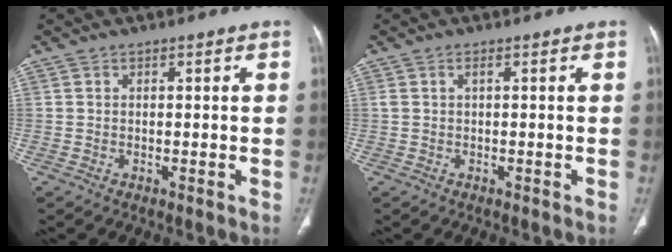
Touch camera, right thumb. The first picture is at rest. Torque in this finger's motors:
{"motor_torque": [-0.21, -0.27, -0.04, 0.54, 0.03]}